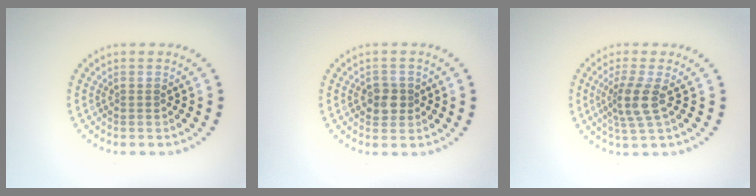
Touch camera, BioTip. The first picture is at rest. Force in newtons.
{"total": 2.0, "press": 1.9, "slide": 0.6}
{"total": 2.8, "press": 2.2, "slide": 1.8}